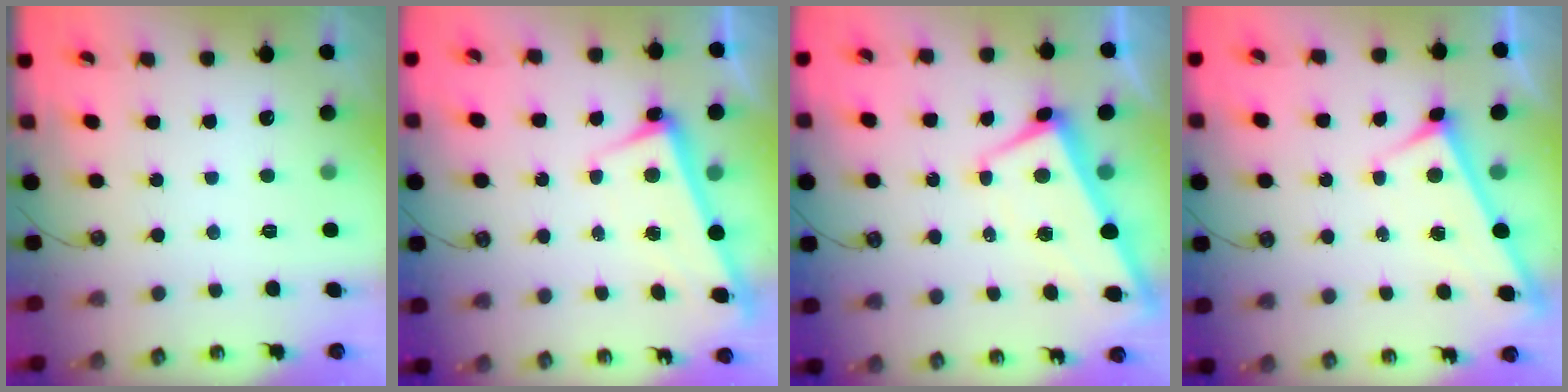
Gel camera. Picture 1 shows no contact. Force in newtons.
{"total": 2.6, "press": 2.5, "slide": 0.6}
{"total": 1.2, "press": 0.3, "slide": 1.1}
{"total": 3.2, "press": 3.2, "slide": 0.3}